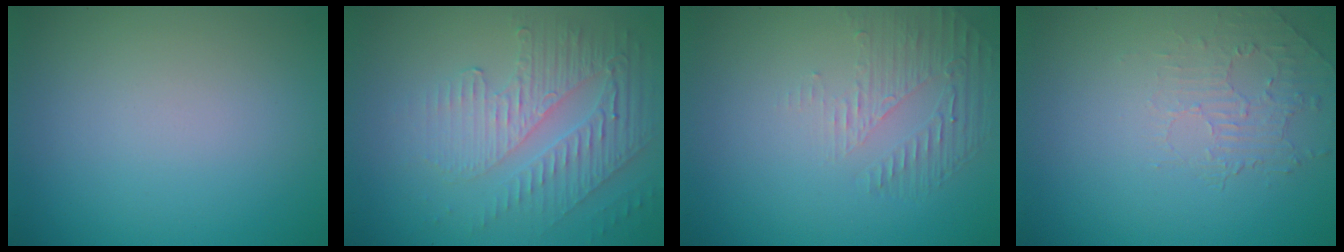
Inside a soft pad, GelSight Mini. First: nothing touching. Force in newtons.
{"total": 5.6, "press": 3.2, "slide": 4.5}
{"total": 1.7, "press": 0.8, "slide": 1.5}
{"total": 2.0, "press": 0.6, "slide": 1.9}